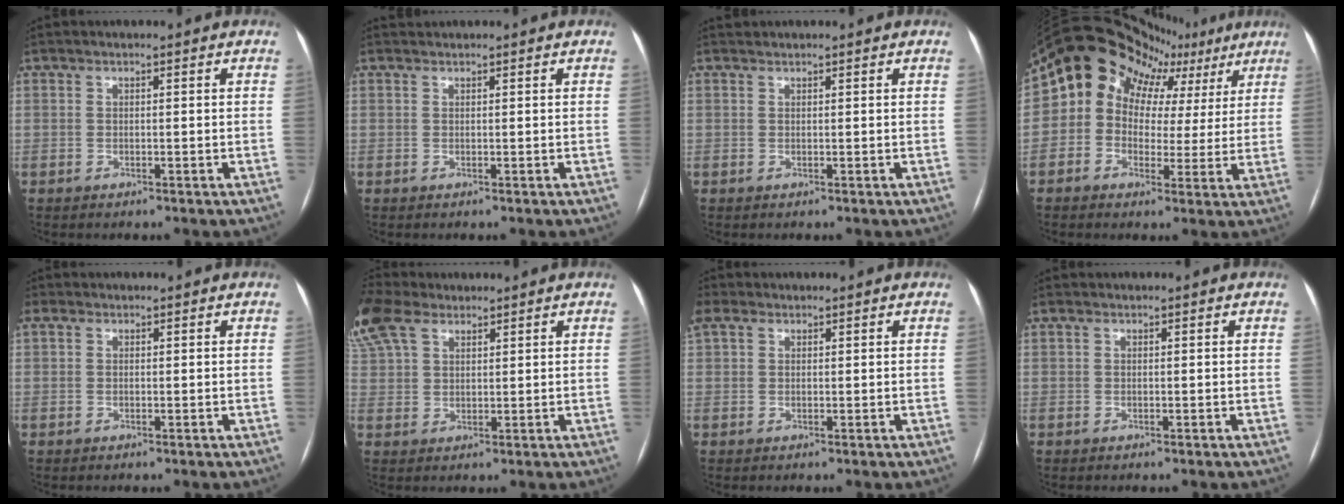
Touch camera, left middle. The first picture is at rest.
{"total": 0.7, "force": [0.7, 0.0, -0.2], "torque": [-0.007, 0.013, 0.018]}
{"total": 0.7, "force": [0.7, 0.0, 0.0], "torque": [-0.006, 0.013, 0.017]}
{"total": 17.2, "force": [10.0, 12.3, 6.9], "torque": [-0.116, 0.069, 0.121]}
{"total": 1.2, "force": [0.5, 0.9, 0.6], "torque": [-0.023, 0.017, 0.011]}
{"total": 10.0, "force": [6.9, 5.2, 5.2], "torque": [-0.132, 0.036, 0.142]}
{"total": 3.4, "force": [1.9, 2.3, 1.8], "torque": [-0.050, 0.031, 0.043]}
{"total": 0.6, "force": [0.3, 0.3, 0.3], "torque": [-0.008, 0.014, 0.007]}